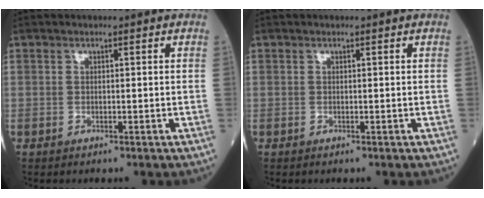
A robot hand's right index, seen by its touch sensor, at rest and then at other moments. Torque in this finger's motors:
{"motor_torque": [0.00, 0.00, 0.00, 0.00]}